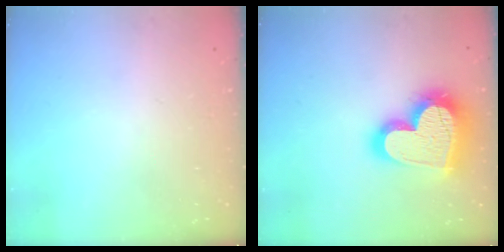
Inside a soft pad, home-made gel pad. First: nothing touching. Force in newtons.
{"total": 25.1, "press": 25.0, "slide": 2.2}